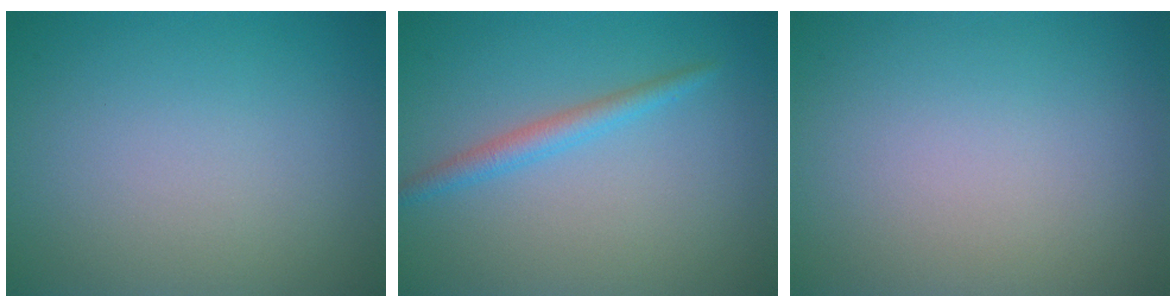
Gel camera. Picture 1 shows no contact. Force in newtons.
{"total": 2.0, "press": 2.0, "slide": 0.1}
{"total": 0.0}